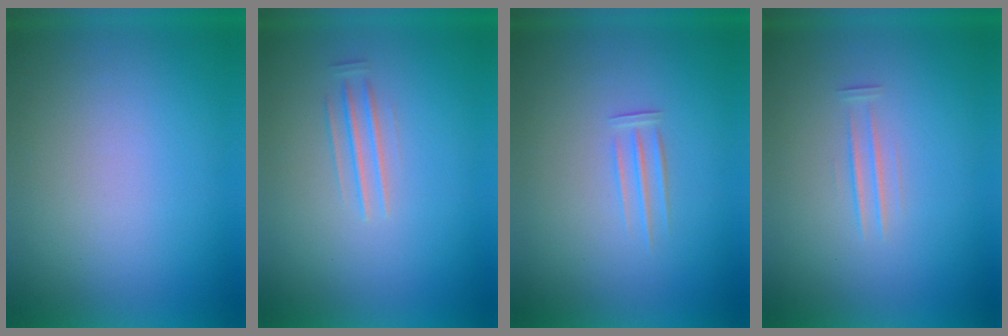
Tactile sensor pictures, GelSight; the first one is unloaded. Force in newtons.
{"total": 1.6}
{"total": 1.6}
{"total": 1.7}